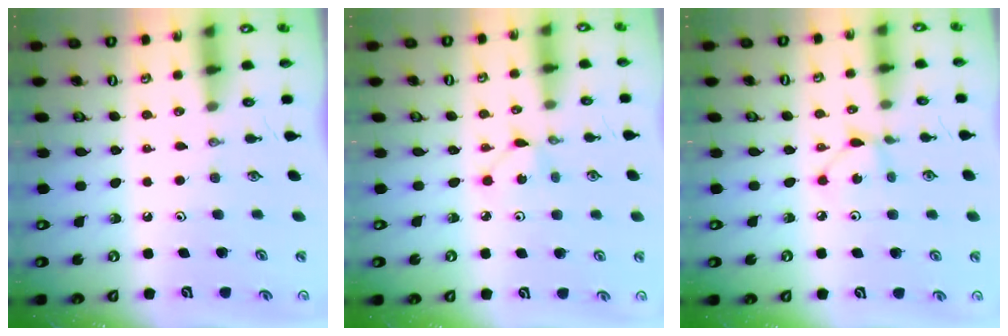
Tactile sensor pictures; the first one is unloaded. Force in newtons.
{"total": 2.2, "press": 2.2, "slide": 0.3}
{"total": 2.5, "press": 2.5, "slide": 0.1}